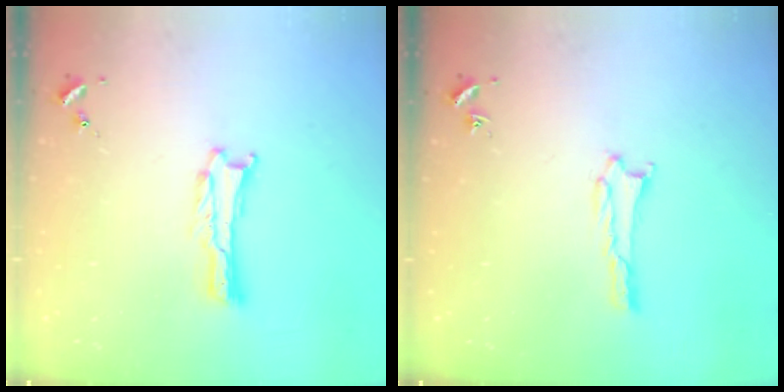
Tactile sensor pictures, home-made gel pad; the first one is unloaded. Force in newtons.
{"total": 0.9, "press": 0.8, "slide": 0.1}